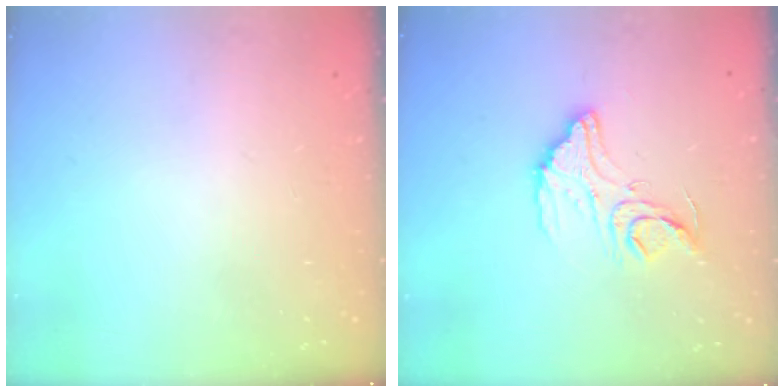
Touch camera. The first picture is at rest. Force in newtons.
{"total": 13.5, "press": 13.4, "slide": 1.0}